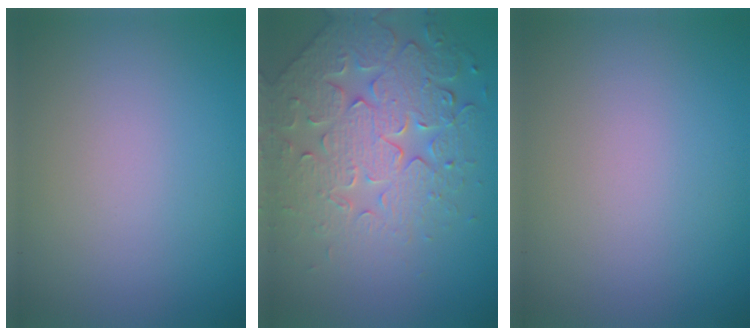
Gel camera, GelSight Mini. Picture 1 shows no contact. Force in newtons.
{"total": 6.6, "press": 5.5, "slide": 3.6}
{"total": 0.0}